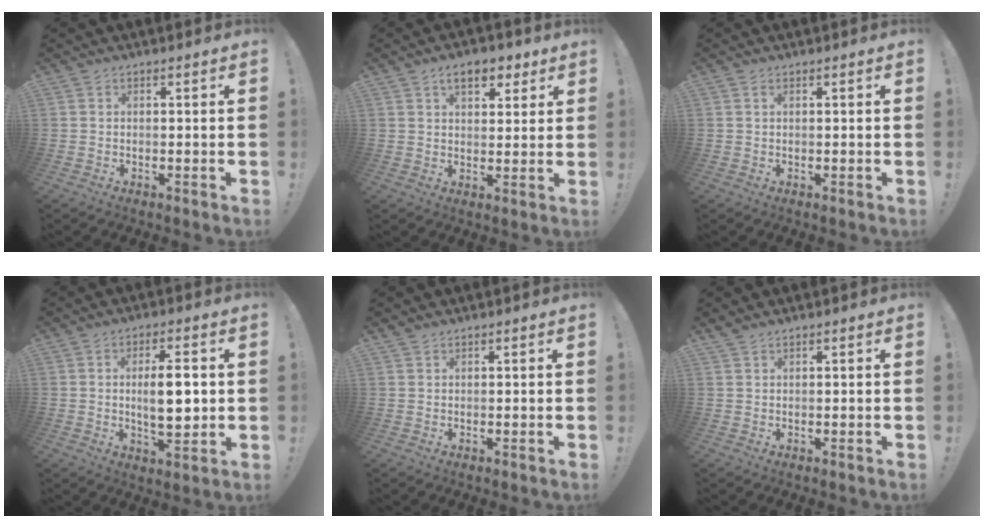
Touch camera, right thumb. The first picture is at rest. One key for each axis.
{"total": 8.1, "fx": 4.6, "fy": 4.5, "fz": 4.8, "tx": -0.058, "ty": -0.011, "tz": 0.080}
{"total": 0.6, "fx": 0.3, "fy": 0.2, "fz": 0.5, "tx": -0.010, "ty": 0.001, "tz": 0.006}
{"total": 9.9, "fx": 0.6, "fy": 3.6, "fz": 9.2, "tx": -0.146, "ty": -0.007, "tz": 0.004}
{"total": 0.9, "fx": 0.8, "fy": 0.3, "fz": 0.2, "tx": 0.003, "ty": -0.004, "tz": 0.014}
{"total": 1.3, "fx": 1.0, "fy": 0.4, "fz": 0.6, "tx": -0.011, "ty": -0.001, "tz": 0.020}